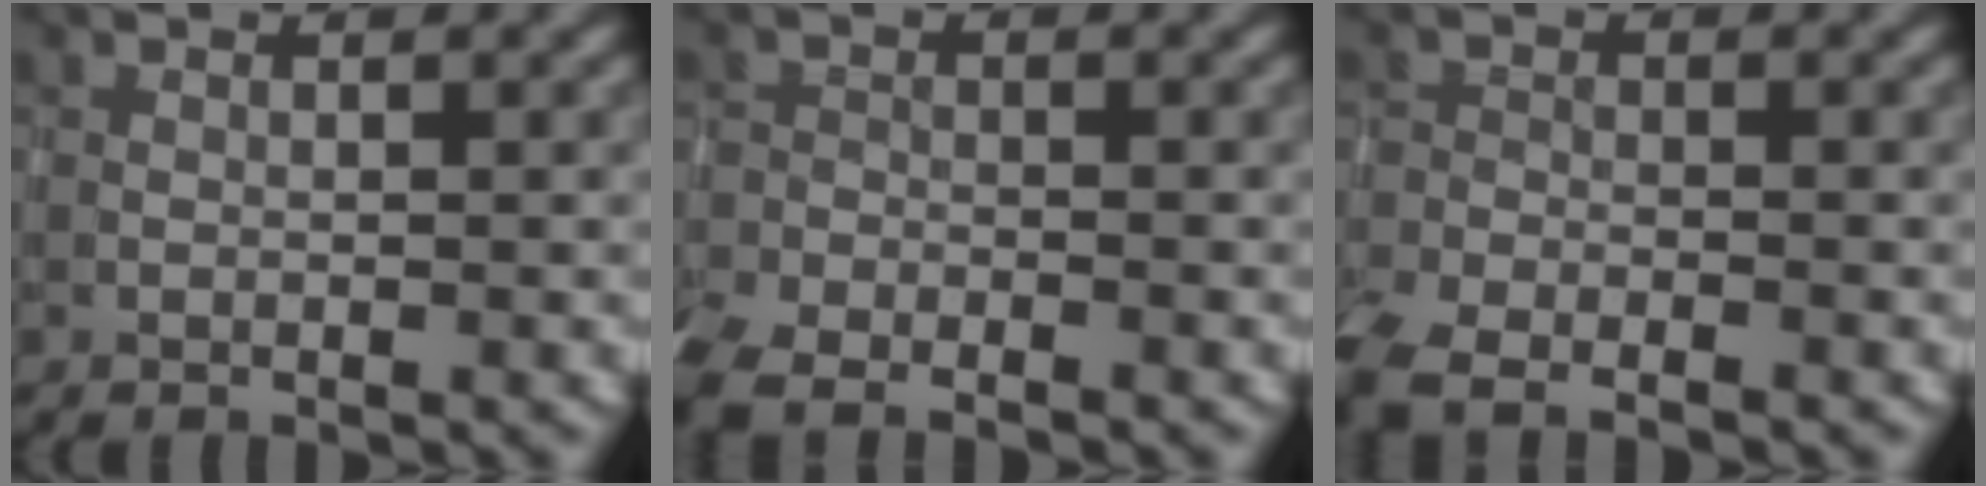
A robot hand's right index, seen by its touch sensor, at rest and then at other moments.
{"total": 5.6, "force": [-4.5, 2.3, 2.5], "torque": [-0.048, -0.024, -0.082]}
{"total": 6.3, "force": [-4.9, 2.5, 3.0], "torque": [-0.062, -0.031, -0.090]}